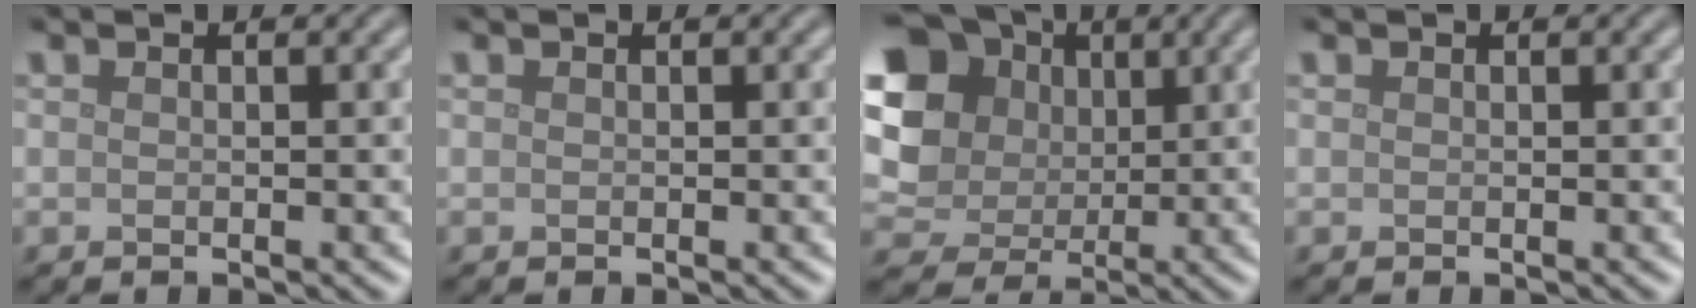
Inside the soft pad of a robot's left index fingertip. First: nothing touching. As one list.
[{"total": 0.0}, {"total": 13.7, "force": [3.9, 11.7, 6.0], "torque": [-0.180, 0.032, 0.065]}, {"total": 0.0}]